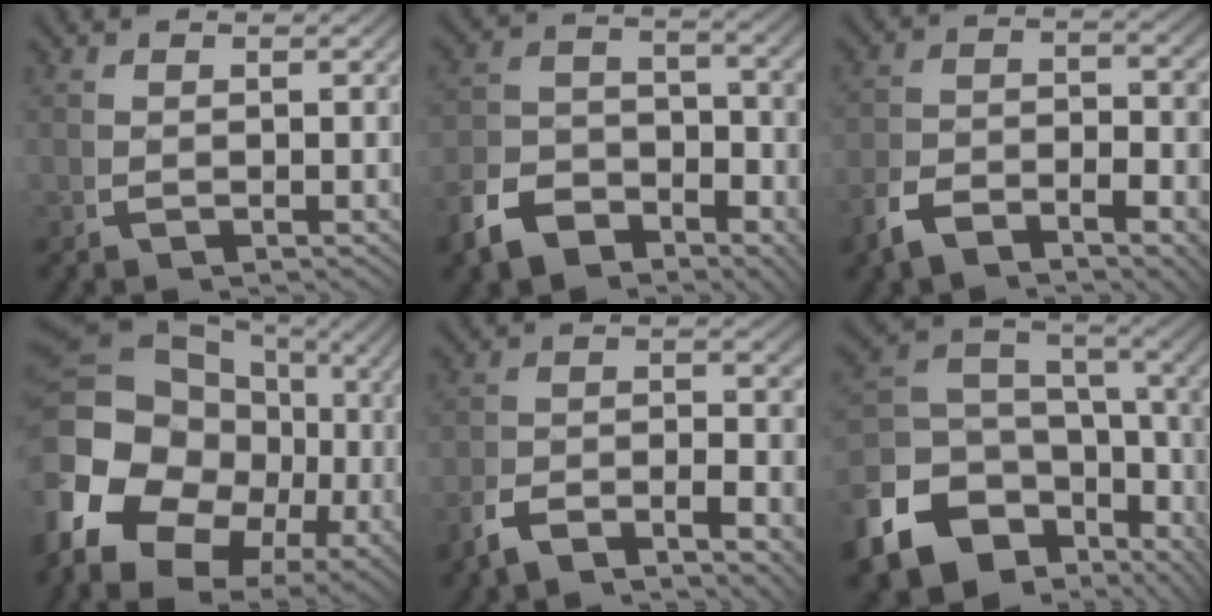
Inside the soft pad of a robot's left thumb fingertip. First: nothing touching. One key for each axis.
{"total": 7.6, "fx": -4.3, "fy": 5.3, "fz": 3.2, "tx": -0.045, "ty": -0.026, "tz": -0.070}
{"total": 4.8, "fx": -3.0, "fy": 2.3, "fz": 3.0, "tx": -0.045, "ty": -0.014, "tz": -0.053}
{"total": 15.8, "fx": 0.0, "fy": 12.2, "fz": 10.0, "tx": -0.222, "ty": -0.046, "tz": 0.008}
{"total": 5.5, "fx": -3.3, "fy": 2.4, "fz": 3.8, "tx": -0.053, "ty": -0.012, "tz": -0.058}
{"total": 14.6, "fx": -3.7, "fy": 10.3, "fz": 9.6, "tx": -0.179, "ty": -0.049, "tz": -0.045}